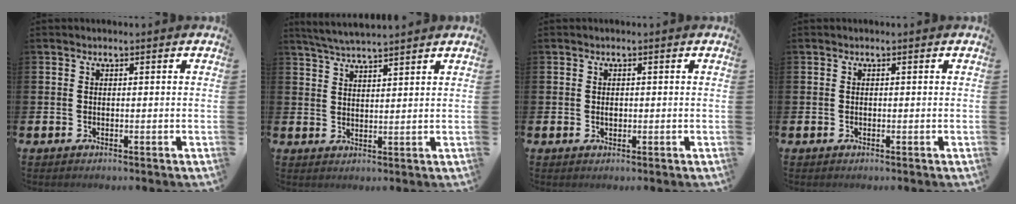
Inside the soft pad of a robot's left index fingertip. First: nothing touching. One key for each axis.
{"total": 4.2, "fx": 4.1, "fy": -0.2, "fz": 0.8, "tx": -0.030, "ty": -0.013, "tz": 0.074}
{"total": 0.9, "fx": 0.0, "fy": 0.6, "fz": 0.6, "tx": -0.009, "ty": 0.003, "tz": -0.002}
{"total": 0.0}